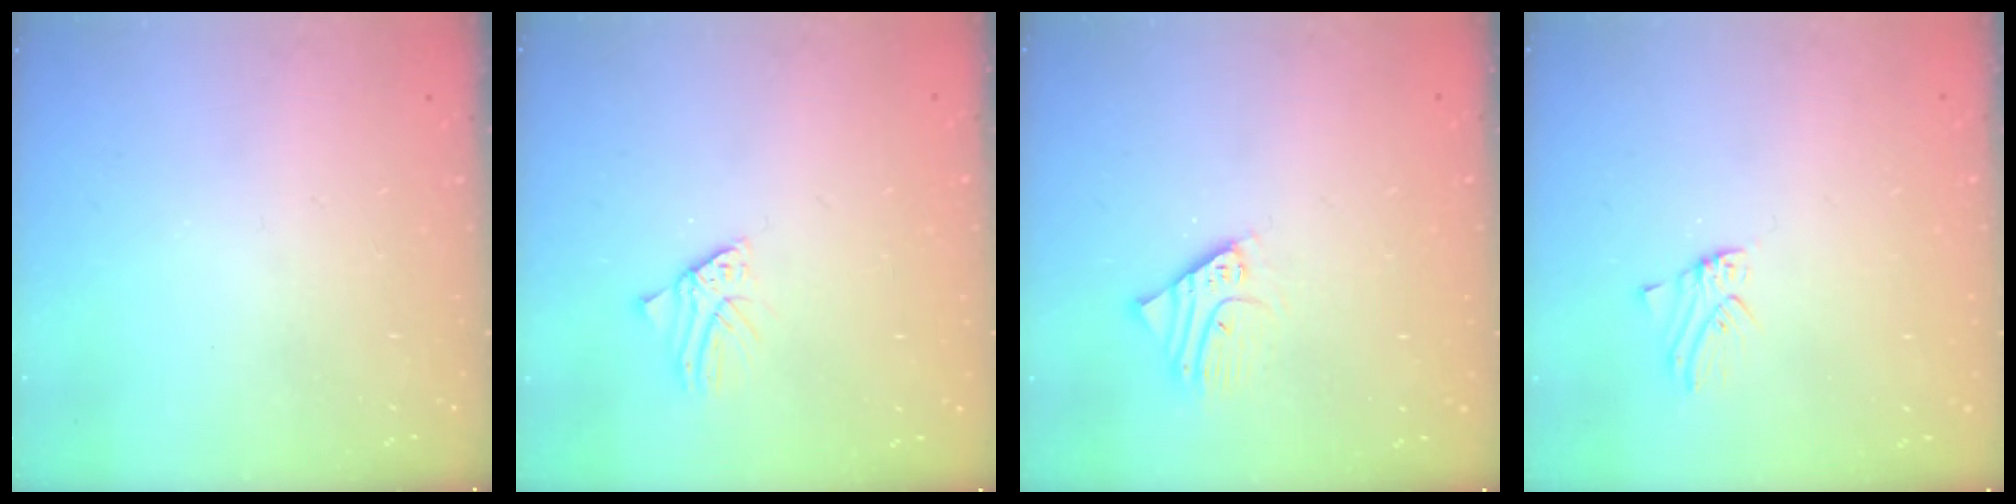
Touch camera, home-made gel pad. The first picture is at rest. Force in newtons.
{"total": 1.6, "press": 1.6, "slide": 0.2}
{"total": 2.9, "press": 2.9, "slide": 0.3}
{"total": 0.0}